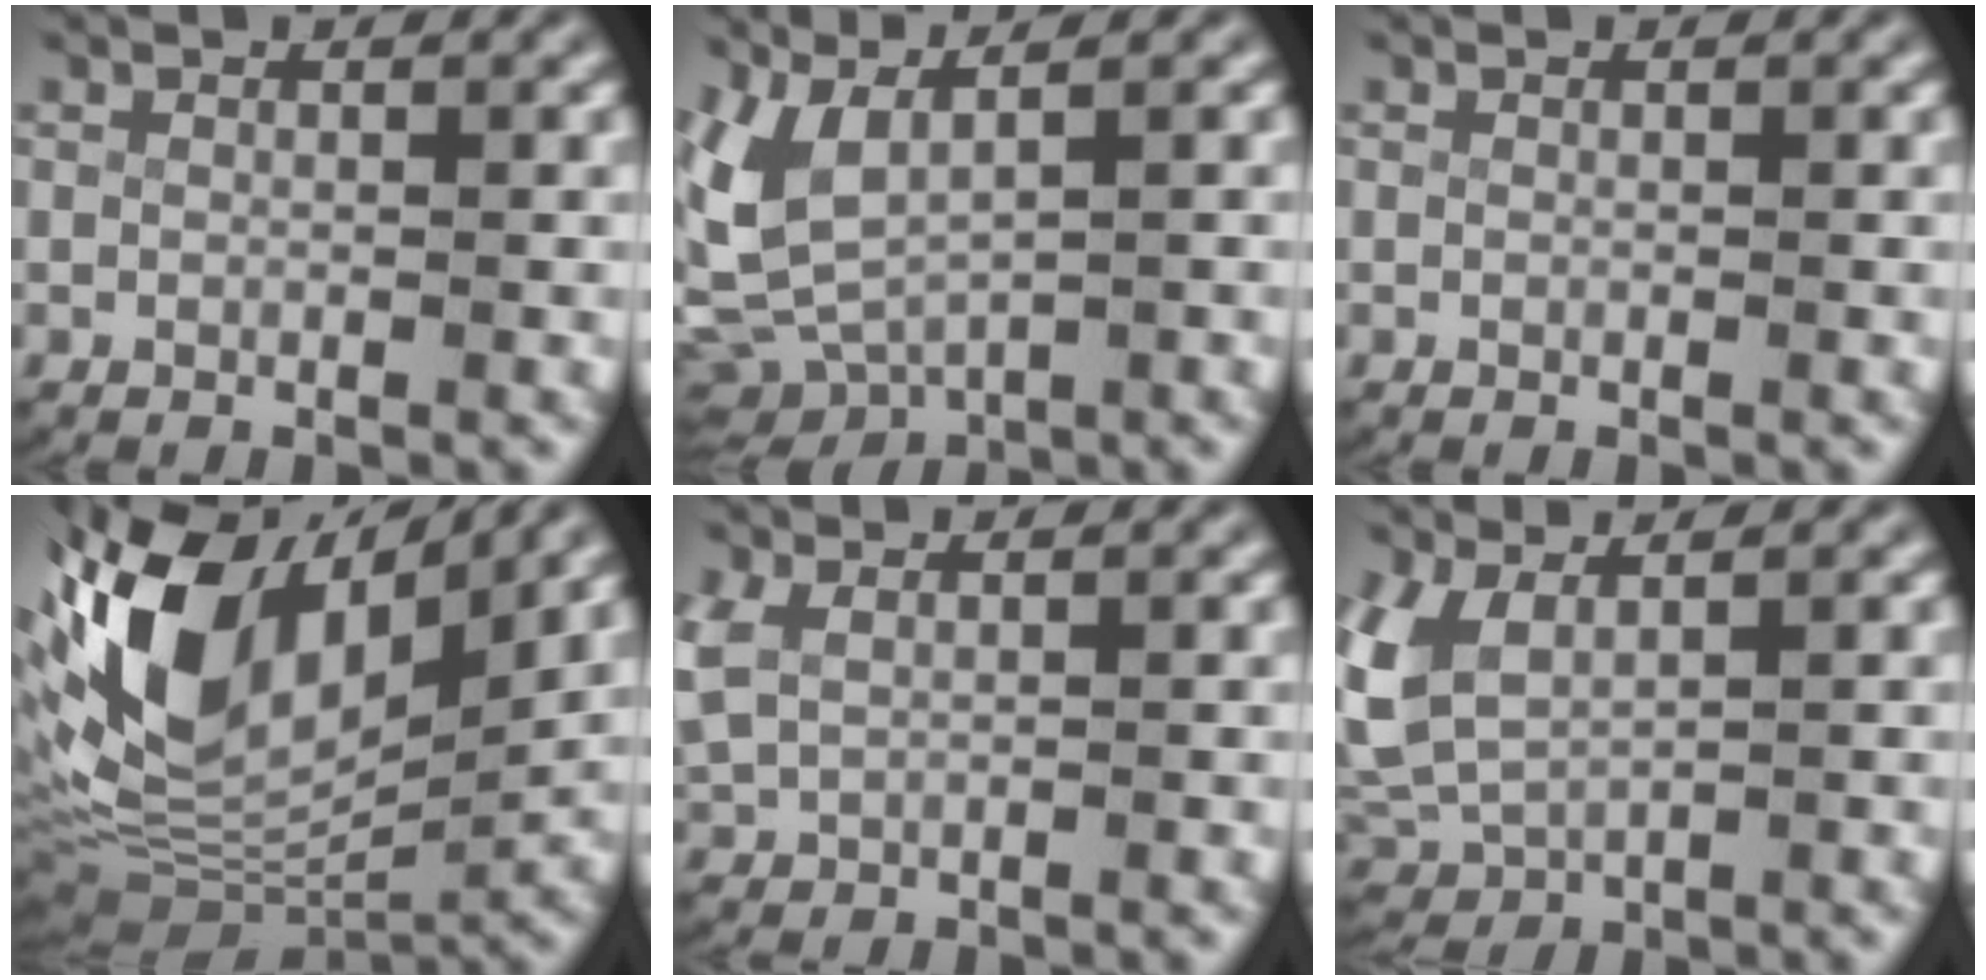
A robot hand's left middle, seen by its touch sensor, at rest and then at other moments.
{"total": 7.7, "force": [0.4, 6.2, 4.6], "torque": [-0.132, -0.024, 0.015]}
{"total": 0.0}
{"total": 15.2, "force": [3.3, 9.0, 11.8], "torque": [-0.253, -0.015, 0.063]}
{"total": 2.0, "force": [0.7, 1.5, 1.1], "torque": [-0.045, -0.006, 0.025]}
{"total": 5.3, "force": [0.9, 4.1, 3.2], "torque": [-0.112, -0.016, 0.032]}